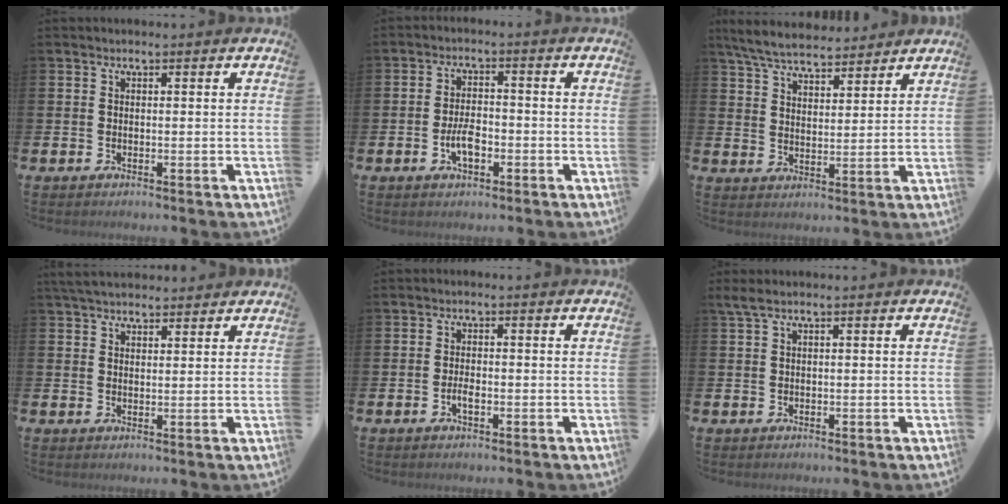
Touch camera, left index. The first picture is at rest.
{"total": 3.9, "force": [-1.3, 1.9, 3.1], "torque": [-0.053, 0.005, -0.023]}
{"total": 6.4, "force": [6.1, 1.3, 1.6], "torque": [-0.057, -0.023, 0.112]}
{"total": 3.9, "force": [3.7, 1.0, 0.8], "torque": [-0.023, -0.008, 0.070]}
{"total": 1.8, "force": [-0.6, 0.7, 1.5], "torque": [-0.026, 0.000, -0.013]}
{"total": 1.3, "force": [0.5, 0.1, 1.1], "torque": [-0.029, 0.005, 0.010]}